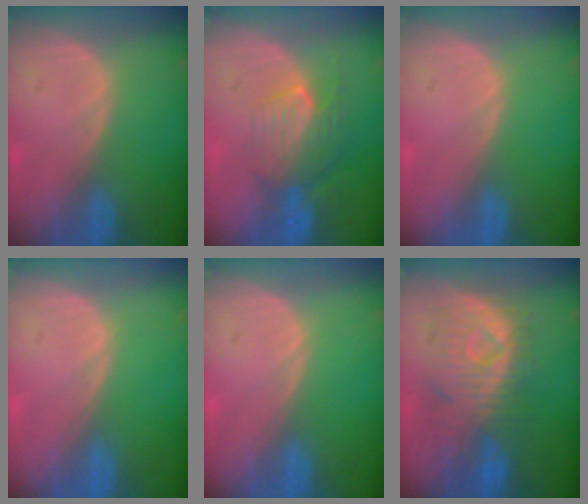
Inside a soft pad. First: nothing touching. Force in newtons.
{"total": 8.1, "press": 7.1, "slide": 3.7}
{"total": 0.0}
{"total": 0.0}
{"total": 0.0}
{"total": 9.6, "press": 9.2, "slide": 3.0}